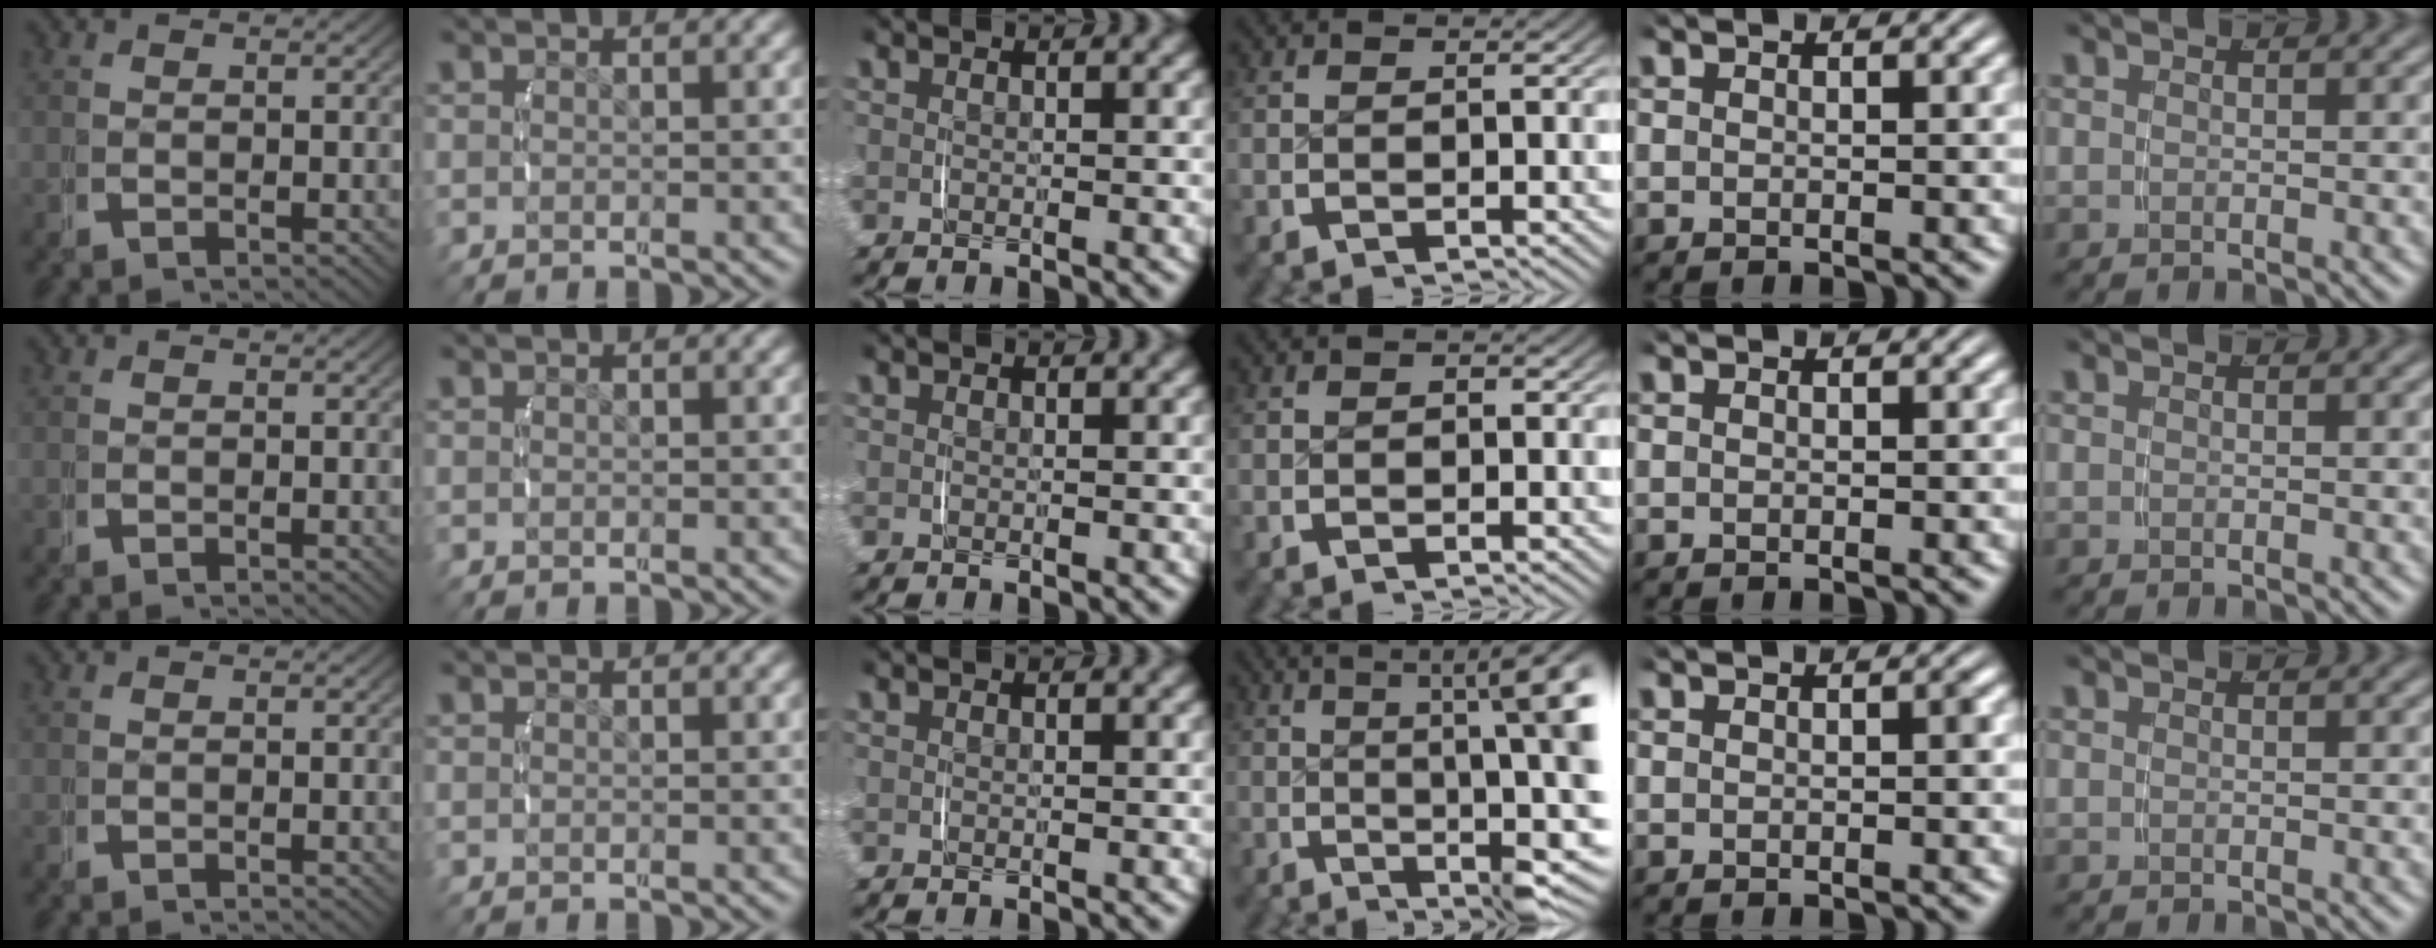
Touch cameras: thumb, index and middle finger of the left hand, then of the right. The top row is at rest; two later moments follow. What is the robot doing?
{"motion": "lift_and_place", "object": "jewelry box"}